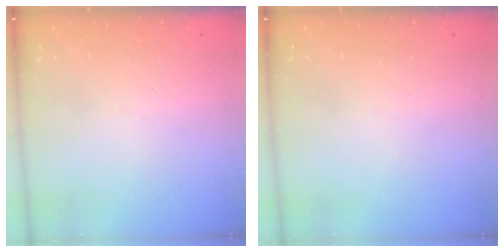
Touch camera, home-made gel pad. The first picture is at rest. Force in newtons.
{"total": 0.0}